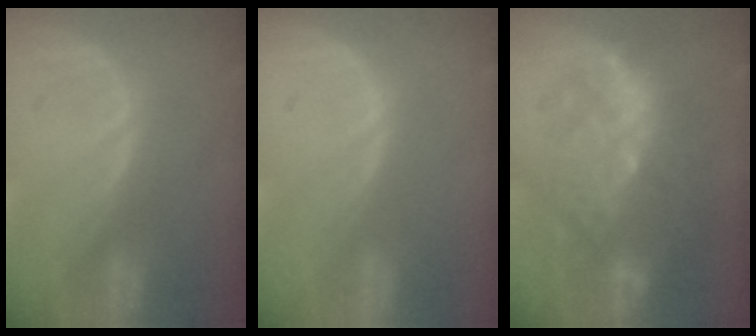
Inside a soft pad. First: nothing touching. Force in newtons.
{"total": 0.0}
{"total": 10.6, "press": 9.6, "slide": 4.5}